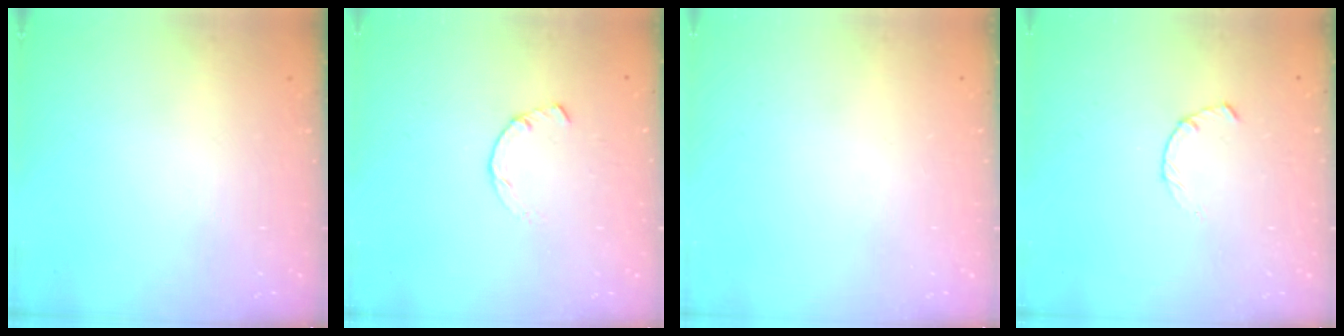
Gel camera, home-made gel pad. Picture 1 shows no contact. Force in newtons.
{"total": 2.3, "press": 2.3, "slide": 0.1}
{"total": 0.0}
{"total": 2.4, "press": 2.3, "slide": 0.4}